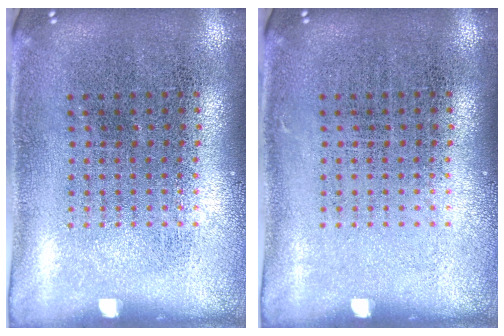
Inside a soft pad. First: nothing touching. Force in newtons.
{"total": 0.0}